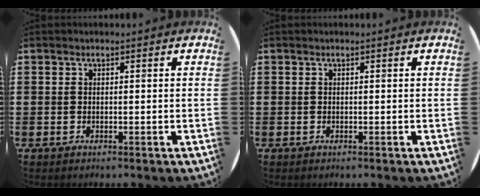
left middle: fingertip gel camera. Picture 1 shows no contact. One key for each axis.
{"total": 0.0}